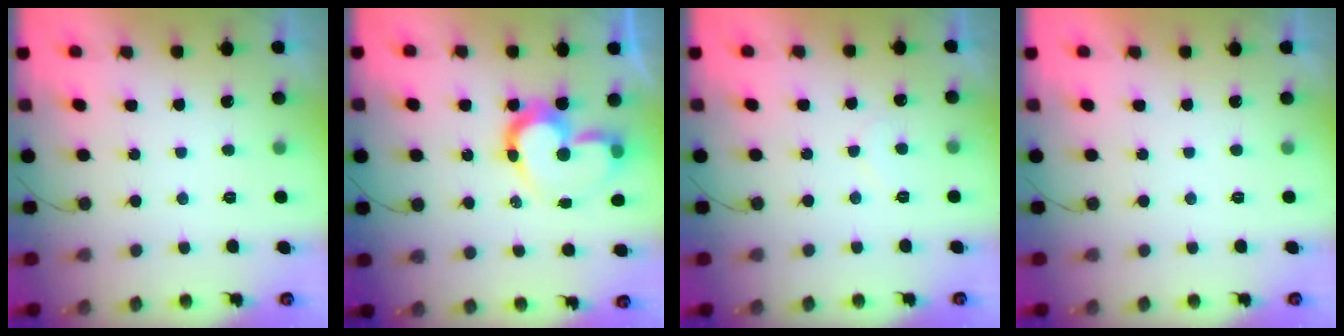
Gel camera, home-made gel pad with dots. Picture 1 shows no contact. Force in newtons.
{"total": 12.7, "press": 12.6, "slide": 1.5}
{"total": 5.2, "press": 5.1, "slide": 0.4}
{"total": 1.6, "press": 1.6, "slide": 0.0}